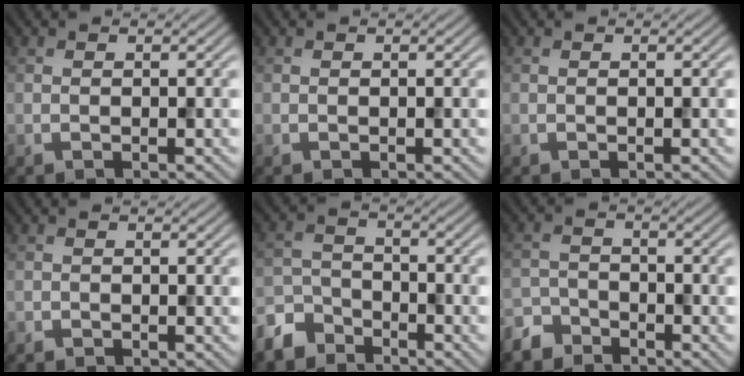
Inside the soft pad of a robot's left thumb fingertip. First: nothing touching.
{"total": 0.0}
{"total": 0.0}
{"total": 0.6, "force": [-0.6, 0.3, 0.0], "torque": [0.001, -0.004, -0.010]}
{"total": 5.9, "force": [-4.8, 3.0, 1.6], "torque": [-0.041, -0.003, -0.113]}
{"total": 3.9, "force": [-3.3, 1.9, 0.7], "torque": [-0.014, -0.001, -0.079]}